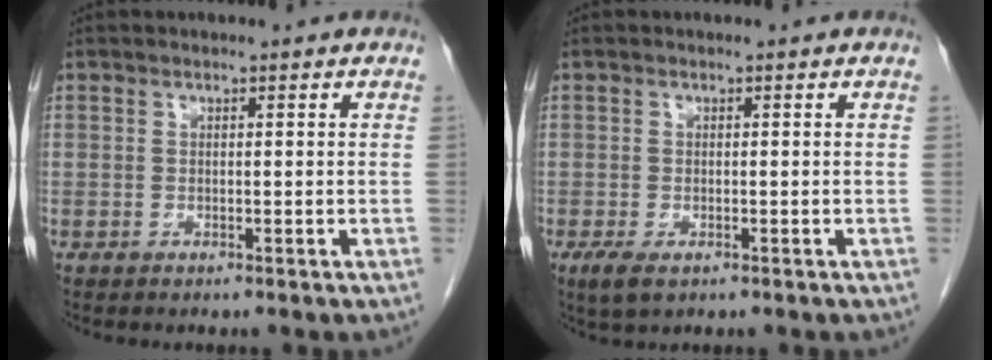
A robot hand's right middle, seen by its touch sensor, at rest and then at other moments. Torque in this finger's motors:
{"motor_torque": [0.74, -0.47, 0.03, 0.04]}